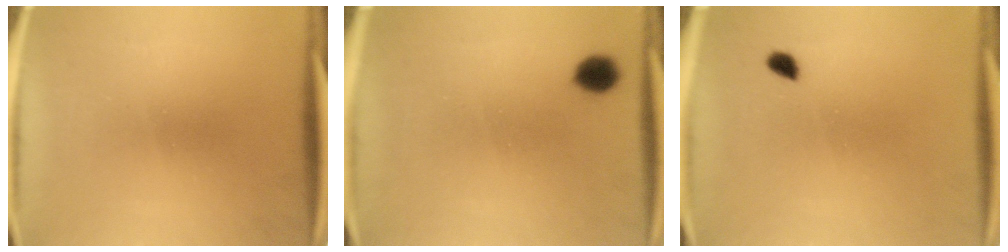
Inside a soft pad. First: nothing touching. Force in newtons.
{"total": 5.1}
{"total": 1.7}